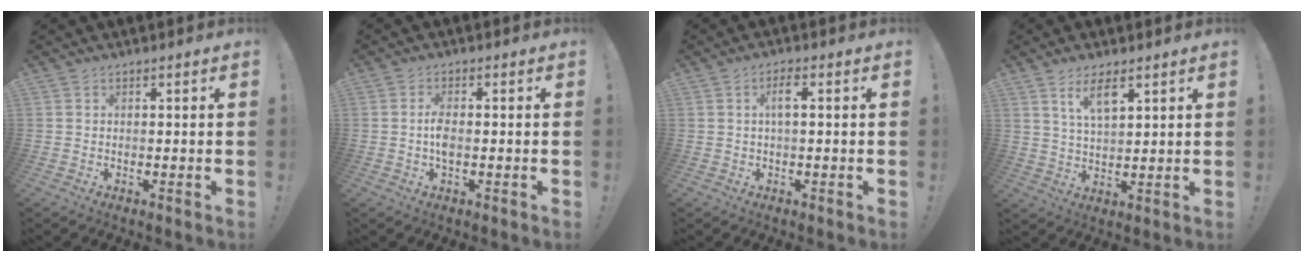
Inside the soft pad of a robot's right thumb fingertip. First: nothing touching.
{"total": 4.1, "force": [-0.5, 1.9, 3.6], "torque": [-0.076, 0.000, -0.012]}
{"total": 3.6, "force": [0.5, 1.0, 3.4], "torque": [-0.064, 0.008, 0.005]}
{"total": 6.9, "force": [4.1, 2.3, 5.1], "torque": [-0.093, -0.014, 0.072]}